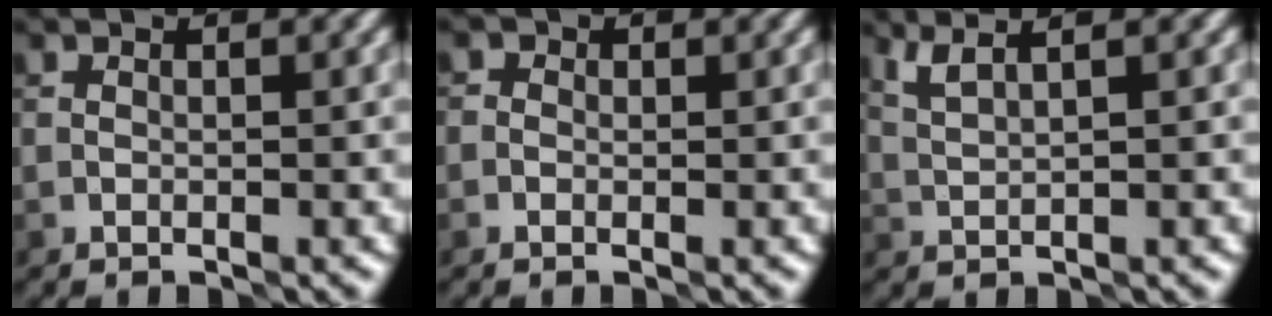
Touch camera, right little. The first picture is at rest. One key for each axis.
{"total": 1.1, "fx": 0.3, "fy": 1.0, "fz": 0.4, "tx": 0.005, "ty": 0.001, "tz": -0.012}
{"total": 2.7, "fx": 2.0, "fy": 0.8, "fz": 1.7, "tx": -0.016, "ty": 0.010, "tz": 0.023}